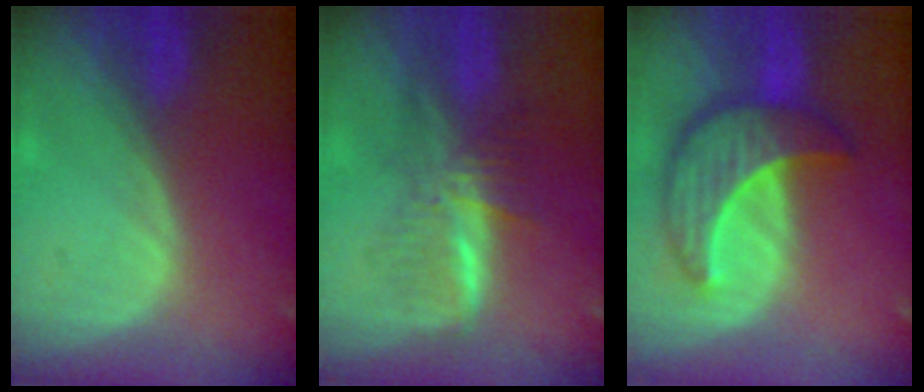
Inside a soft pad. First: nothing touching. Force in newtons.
{"total": 5.9, "press": 5.7, "slide": 1.7}
{"total": 9.1, "press": 9.1, "slide": 0.7}